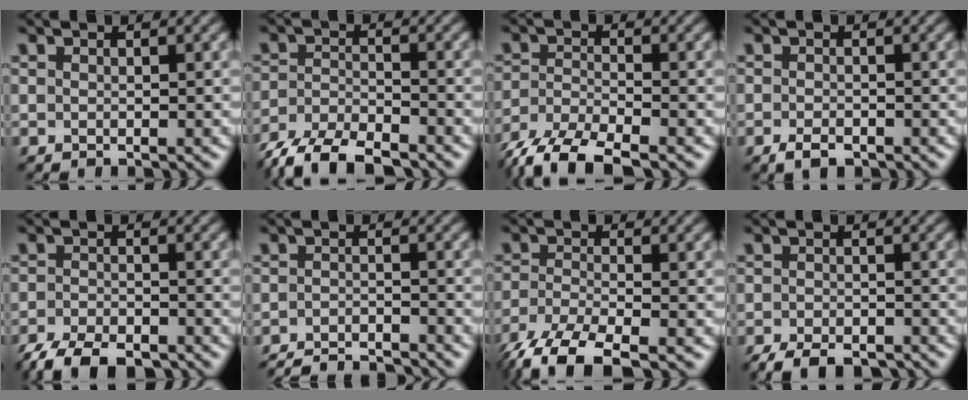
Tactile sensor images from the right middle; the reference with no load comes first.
{"total": 6.8, "force": [-5.6, 2.1, 3.3], "torque": [-0.060, -0.011, -0.107]}
{"total": 6.5, "force": [-5.0, 1.9, 3.7], "torque": [-0.071, -0.012, -0.098]}
{"total": 1.7, "force": [-1.1, 0.8, 1.1], "torque": [-0.018, -0.002, -0.020]}
{"total": 6.1, "force": [-4.8, 2.2, 3.1], "torque": [-0.048, -0.010, -0.092]}
{"total": 5.2, "force": [-4.9, 0.7, 1.8], "torque": [-0.027, -0.008, -0.082]}
{"total": 6.7, "force": [-4.8, 1.9, 4.3], "torque": [-0.086, -0.016, -0.100]}
{"total": 4.9, "force": [-3.9, 1.7, 2.4], "torque": [-0.033, -0.008, -0.068]}